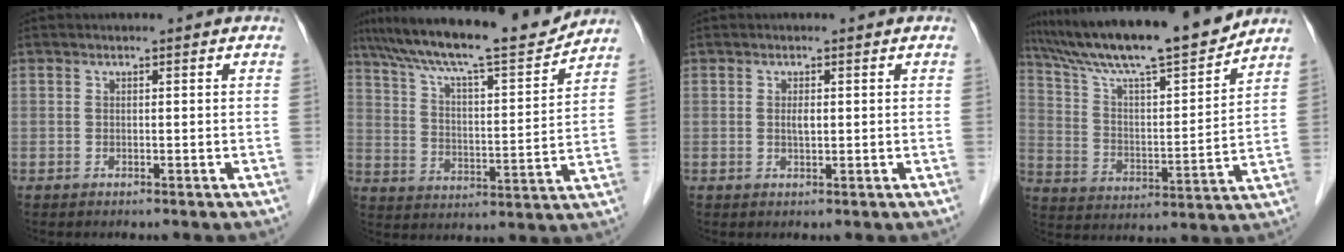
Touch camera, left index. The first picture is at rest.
{"total": 17.2, "force": [15.1, 0.9, 8.1], "torque": [-0.139, 0.000, 0.234]}
{"total": 1.3, "force": [-0.9, 0.3, 0.9], "torque": [-0.016, -0.007, -0.016]}
{"total": 17.9, "force": [15.5, 0.8, 9.0], "torque": [-0.152, -0.001, 0.256]}